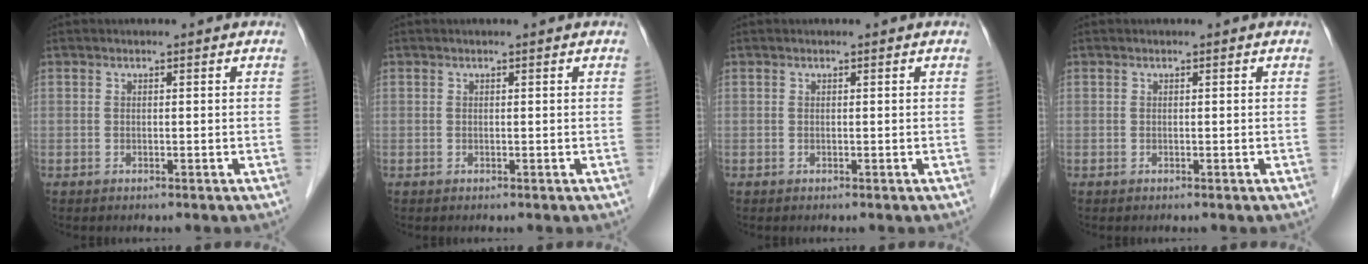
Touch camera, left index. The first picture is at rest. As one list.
[{"total": 0.0}, {"total": 0.0}, {"total": 0.0}]